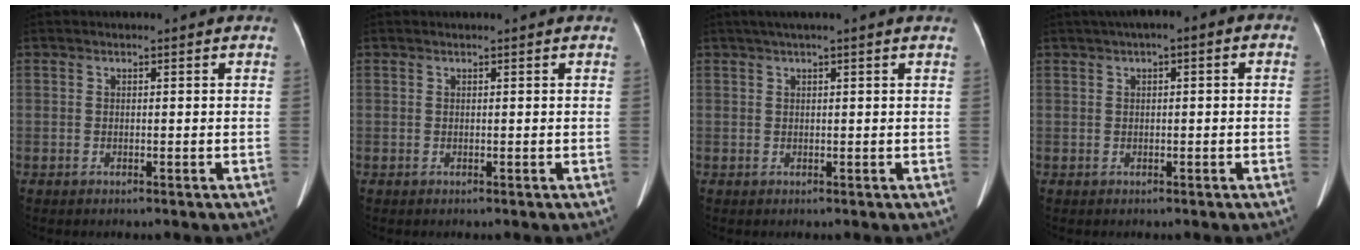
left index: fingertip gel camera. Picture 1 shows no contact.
{"total": 0.6, "force": [0.6, 0.0, 0.2], "torque": [-0.003, 0.009, 0.011]}
{"total": 3.7, "force": [2.8, -0.5, 2.3], "torque": [-0.033, 0.031, 0.047]}
{"total": 3.8, "force": [1.2, 1.2, 3.5], "torque": [-0.055, 0.023, 0.010]}